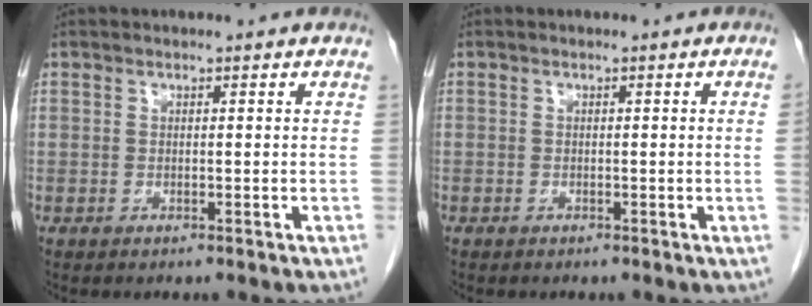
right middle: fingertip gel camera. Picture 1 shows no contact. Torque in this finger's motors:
{"motor_torque": [0.42, -0.42, -0.35, -0.21]}